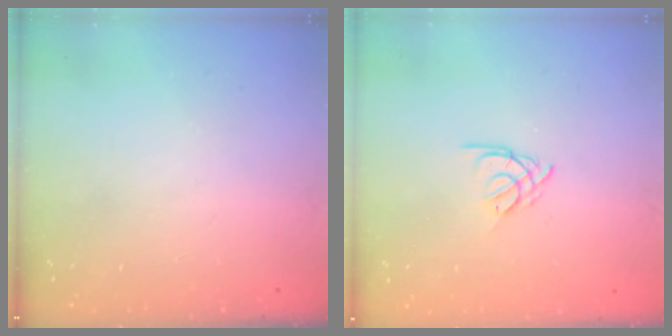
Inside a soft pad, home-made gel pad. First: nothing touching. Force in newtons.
{"total": 3.7, "press": 3.6, "slide": 0.8}